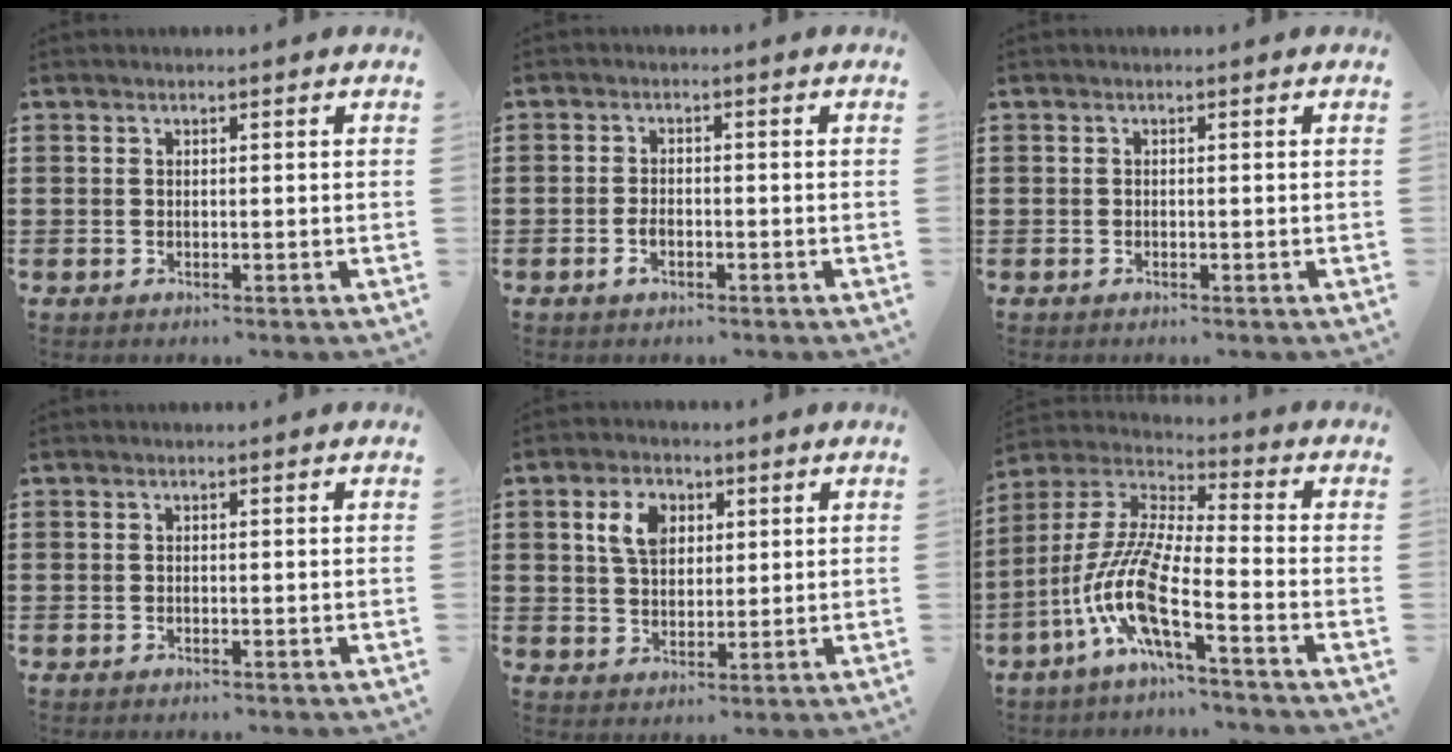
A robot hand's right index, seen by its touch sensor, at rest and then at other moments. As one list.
[{"total": 2.1, "force": [-0.9, 1.1, 1.5], "torque": [-0.038, -0.002, -0.018]}, {"total": 0.0}, {"total": 0.0}, {"total": 5.8, "force": [2.0, 4.0, 3.7], "torque": [-0.080, 0.014, 0.032]}, {"total": 11.0, "force": [-6.2, 1.1, 9.0], "torque": [-0.223, -0.029, -0.133]}]